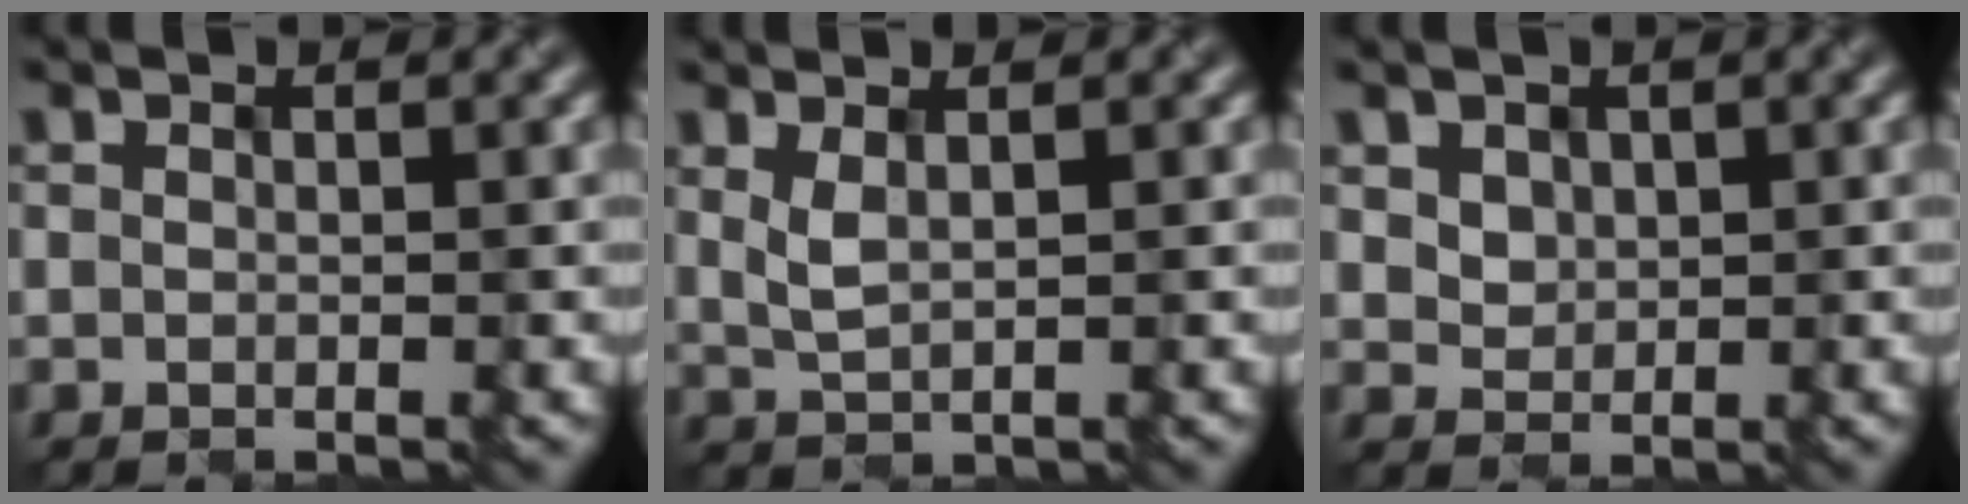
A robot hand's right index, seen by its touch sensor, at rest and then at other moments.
{"total": 1.6, "force": [0.6, 0.5, 1.4], "torque": [-0.035, -0.004, 0.015]}
{"total": 2.3, "force": [1.2, 1.8, 0.7], "torque": [-0.027, 0.006, 0.029]}